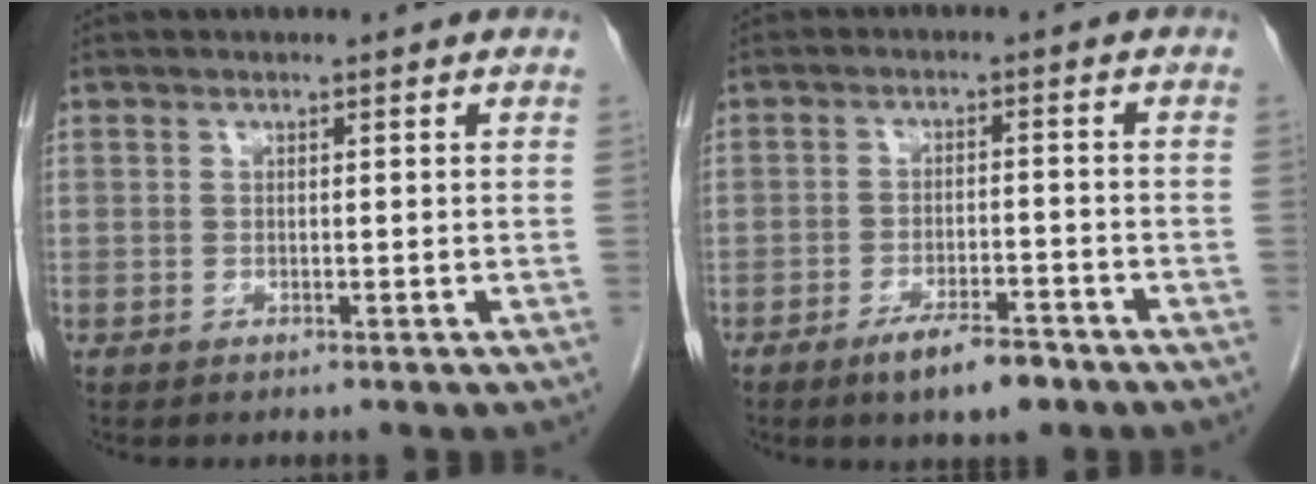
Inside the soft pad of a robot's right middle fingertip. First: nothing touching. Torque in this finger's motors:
{"motor_torque": [1.28, -0.86, 0.41, 0.09]}